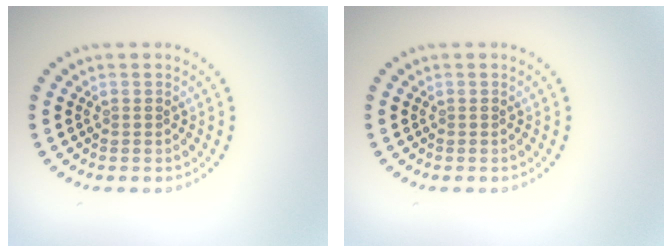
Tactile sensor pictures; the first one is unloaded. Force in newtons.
{"total": 0.0}